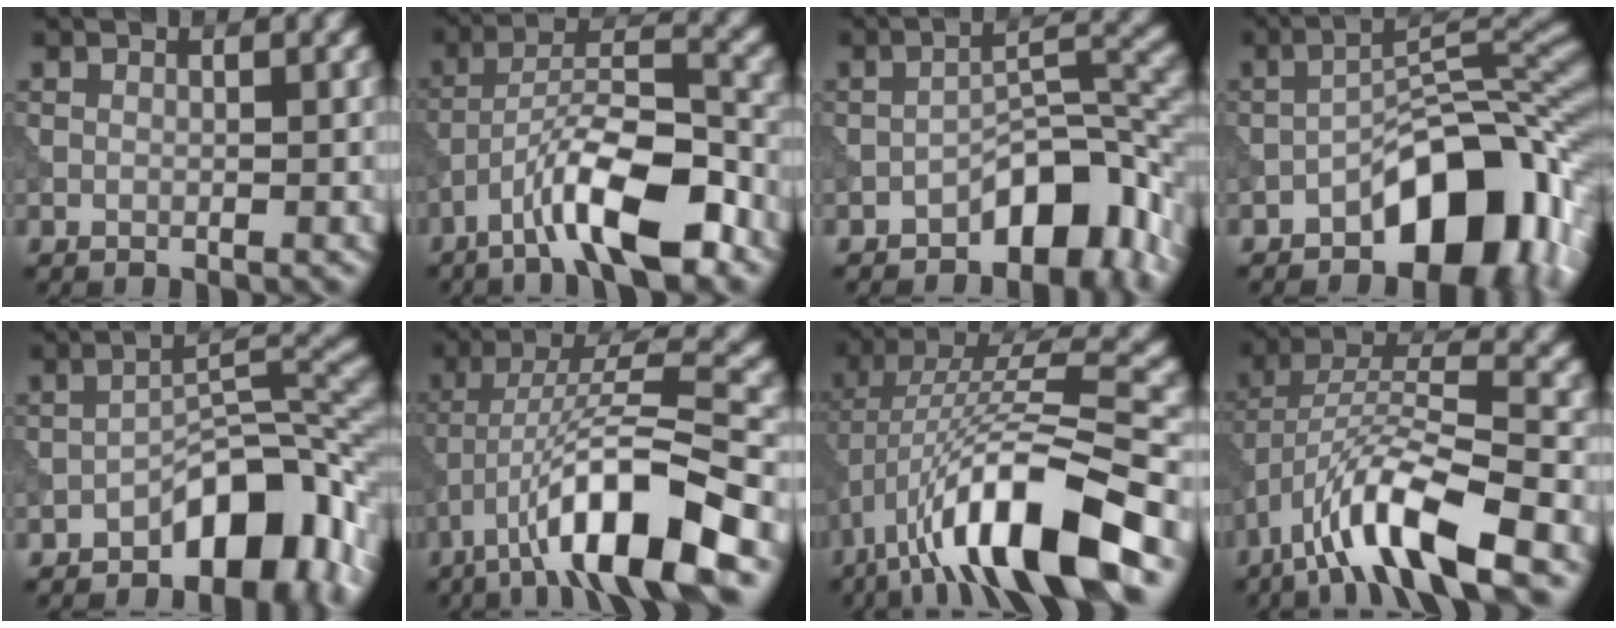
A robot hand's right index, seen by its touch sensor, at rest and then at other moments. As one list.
[{"total": 9.3, "force": [-5.5, 2.5, 7.1], "torque": [-0.116, 0.018, -0.098]}, {"total": 7.6, "force": [-4.3, 3.3, 5.3], "torque": [-0.055, 0.017, -0.070]}, {"total": 10.4, "force": [-5.1, 4.9, 7.6], "torque": [-0.080, 0.019, -0.092]}, {"total": 8.4, "force": [-4.6, 3.6, 6.0], "torque": [-0.066, 0.022, -0.078]}, {"total": 11.4, "force": [-6.1, 2.3, 9.4], "torque": [-0.154, 0.018, -0.107]}, {"total": 12.7, "force": [-6.1, 3.5, 10.6], "torque": [-0.188, 0.017, -0.108]}, {"total": 10.0, "force": [-6.0, 2.5, 7.6], "torque": [-0.137, 0.010, -0.113]}]